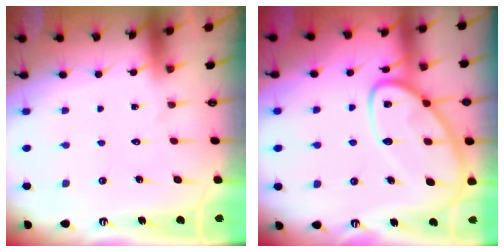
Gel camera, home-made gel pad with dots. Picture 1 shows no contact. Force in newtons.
{"total": 14.2, "press": 14.1, "slide": 1.0}